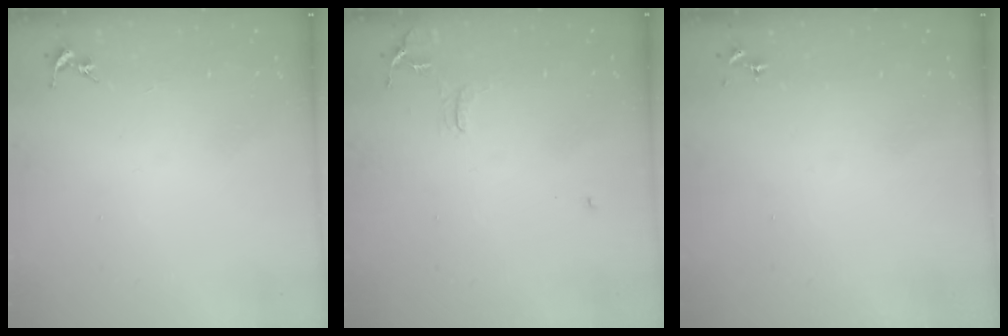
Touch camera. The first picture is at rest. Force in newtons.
{"total": 8.1, "press": 8.0, "slide": 0.7}
{"total": 0.0}